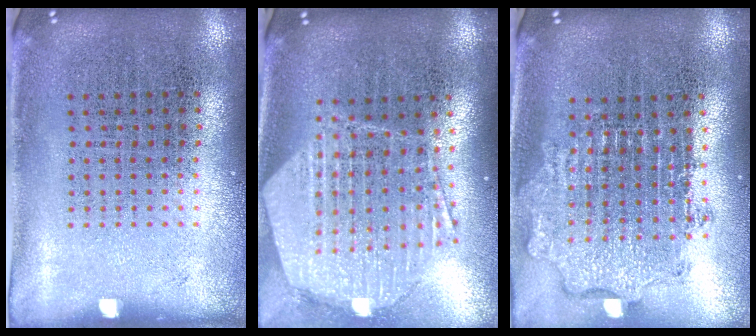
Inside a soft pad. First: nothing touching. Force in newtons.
{"total": 2.2, "press": 1.9, "slide": 1.1}
{"total": 1.9, "press": 1.4, "slide": 1.2}